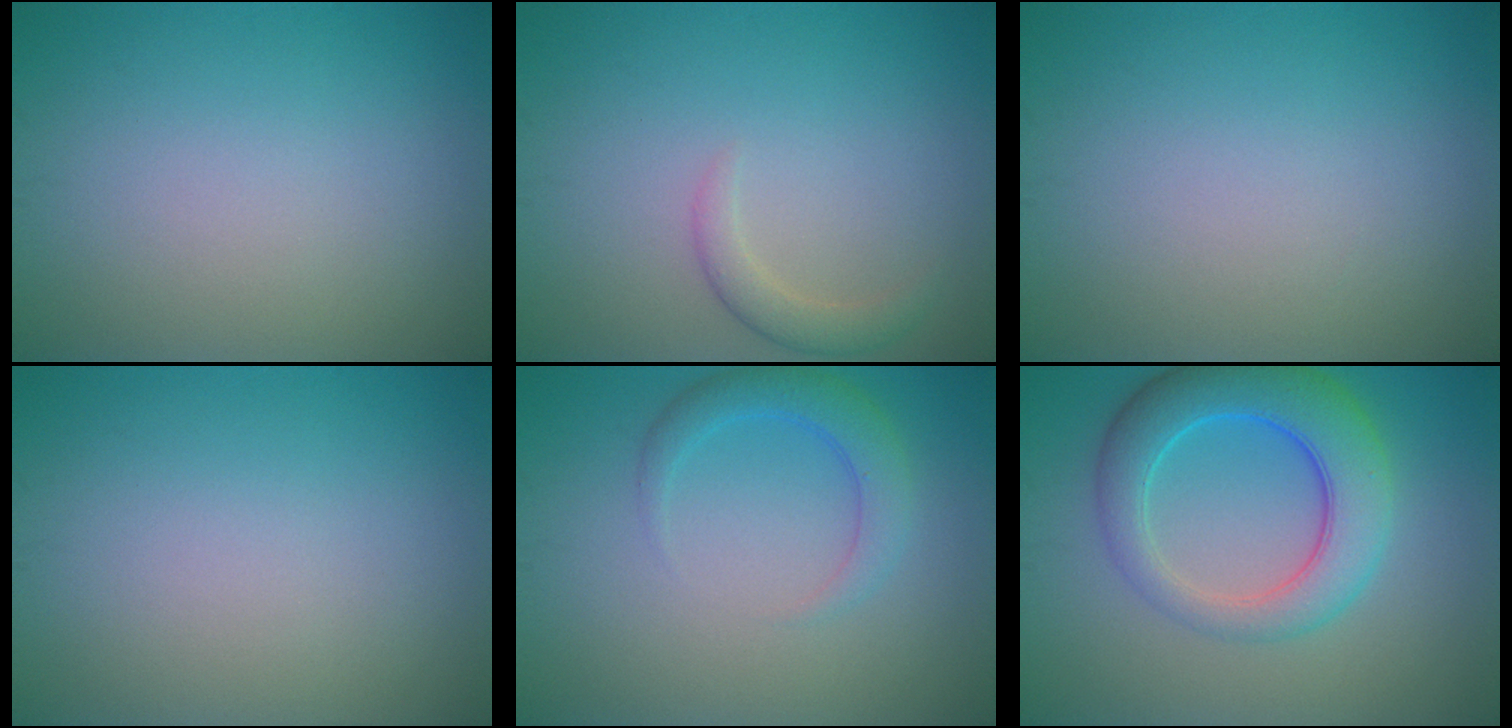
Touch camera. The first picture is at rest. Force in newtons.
{"total": 1.8, "press": 1.8, "slide": 0.2}
{"total": 0.0}
{"total": 0.0}
{"total": 2.8, "press": 2.8, "slide": 0.2}
{"total": 7.1, "press": 7.1, "slide": 0.1}